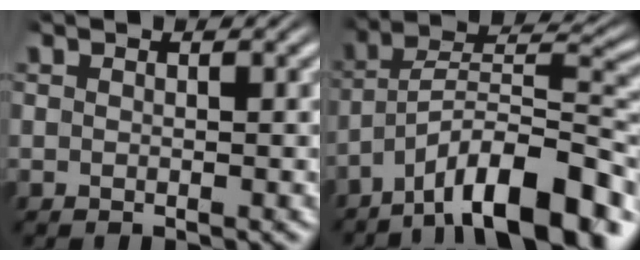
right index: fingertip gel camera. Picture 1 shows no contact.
{"total": 8.6, "force": [-3.6, 3.4, 7.0], "torque": [-0.112, -0.008, -0.053]}